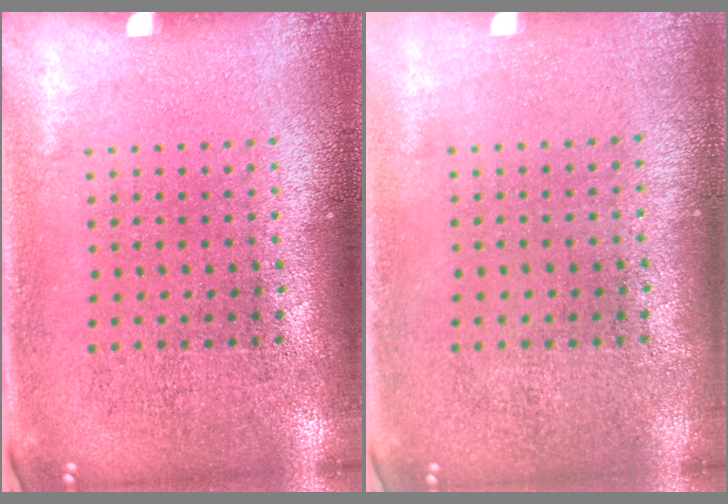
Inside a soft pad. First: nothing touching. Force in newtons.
{"total": 0.0}